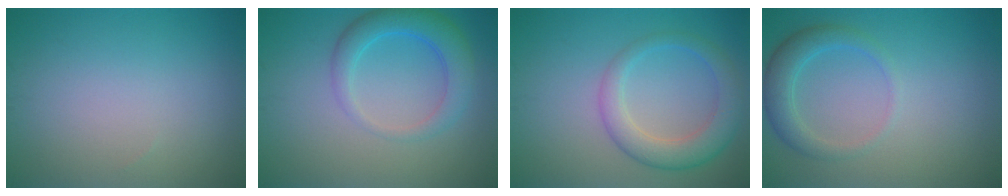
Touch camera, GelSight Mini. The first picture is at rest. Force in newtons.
{"total": 4.1, "press": 4.1, "slide": 0.2}
{"total": 4.3, "press": 4.3, "slide": 0.2}
{"total": 2.9, "press": 2.9, "slide": 0.1}